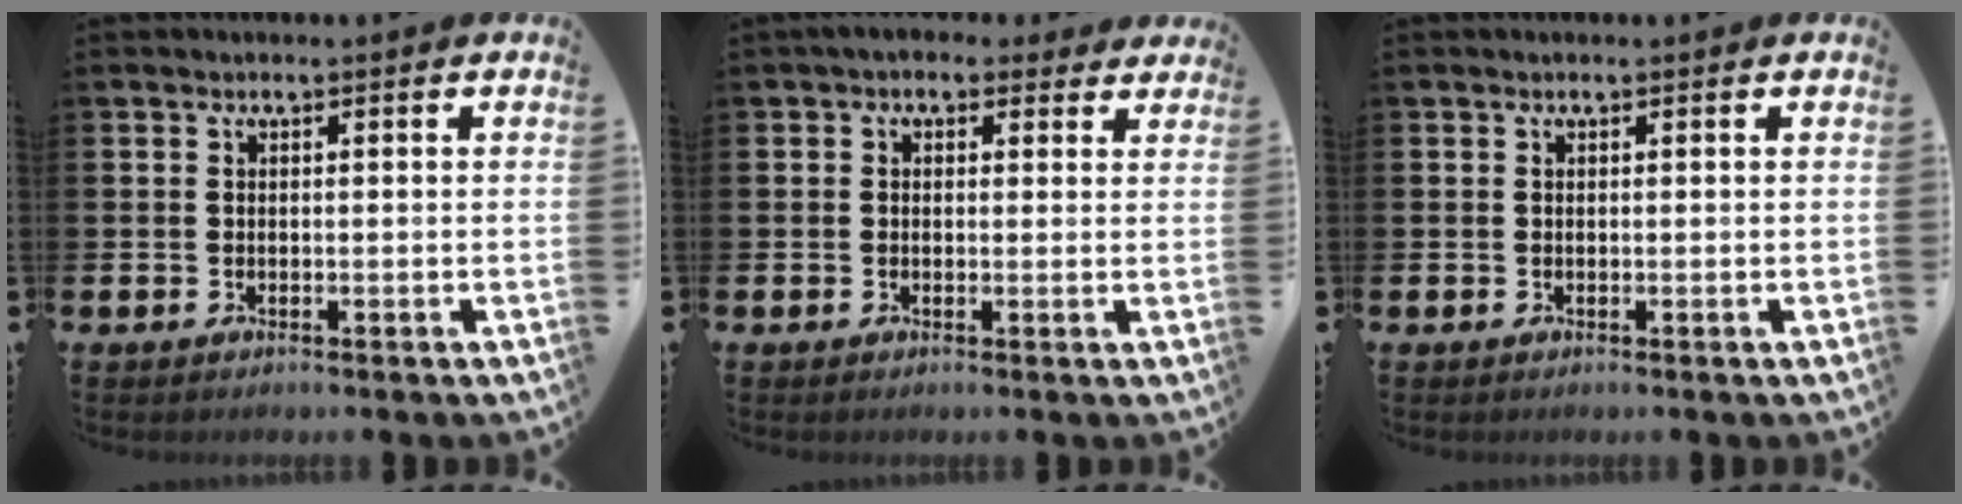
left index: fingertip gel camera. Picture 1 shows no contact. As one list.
[{"total": 2.3, "force": [1.8, 1.3, 0.7], "torque": [-0.017, -0.002, 0.029]}, {"total": 0.0}]